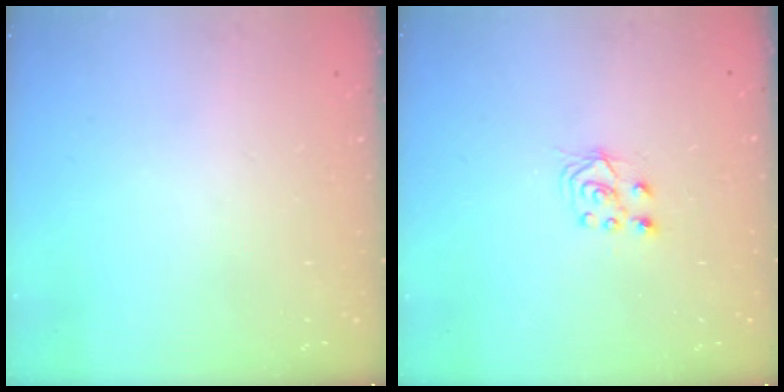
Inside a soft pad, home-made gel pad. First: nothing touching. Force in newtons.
{"total": 5.5, "press": 5.5, "slide": 0.4}